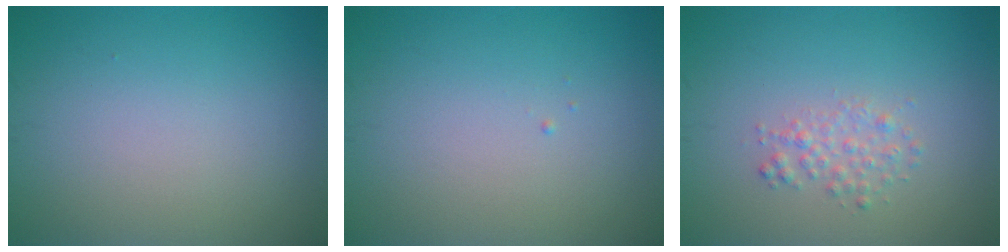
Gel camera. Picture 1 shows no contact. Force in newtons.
{"total": 0.0}
{"total": 1.6, "press": 1.6, "slide": 0.1}